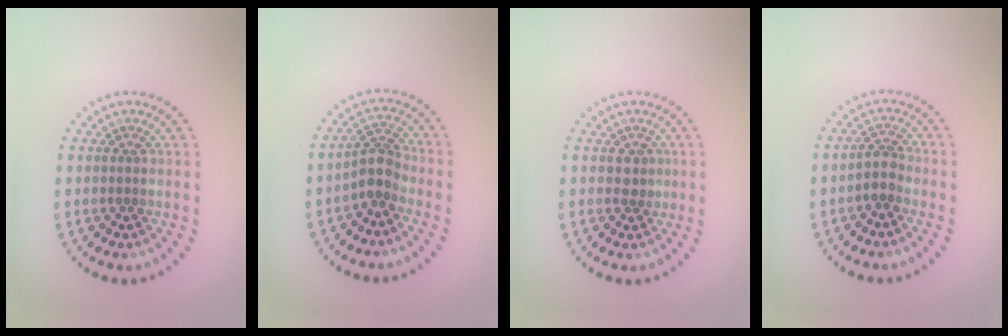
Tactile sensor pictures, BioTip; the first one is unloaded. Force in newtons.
{"total": 2.8, "press": 2.2, "slide": 1.7}
{"total": 1.2, "press": 1.1, "slide": 0.5}
{"total": 1.8, "press": 1.6, "slide": 0.9}